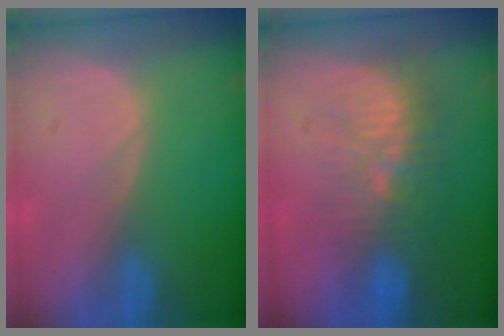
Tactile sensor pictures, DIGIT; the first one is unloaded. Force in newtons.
{"total": 9.6, "press": 9.0, "slide": 3.5}